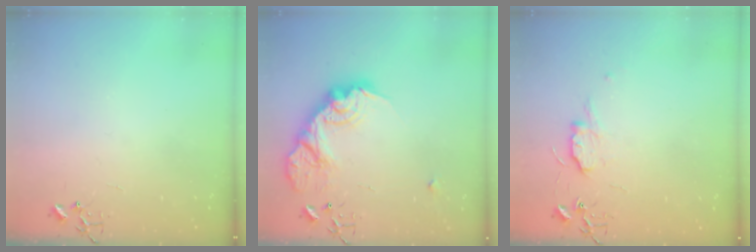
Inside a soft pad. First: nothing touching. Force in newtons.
{"total": 19.4, "press": 19.3, "slide": 1.5}
{"total": 7.3, "press": 7.3, "slide": 0.7}